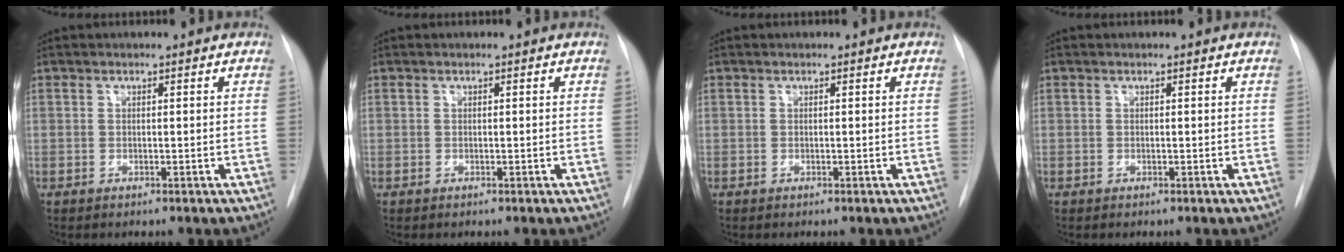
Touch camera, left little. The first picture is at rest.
{"total": 0.0}
{"total": 0.0}
{"total": 0.0}